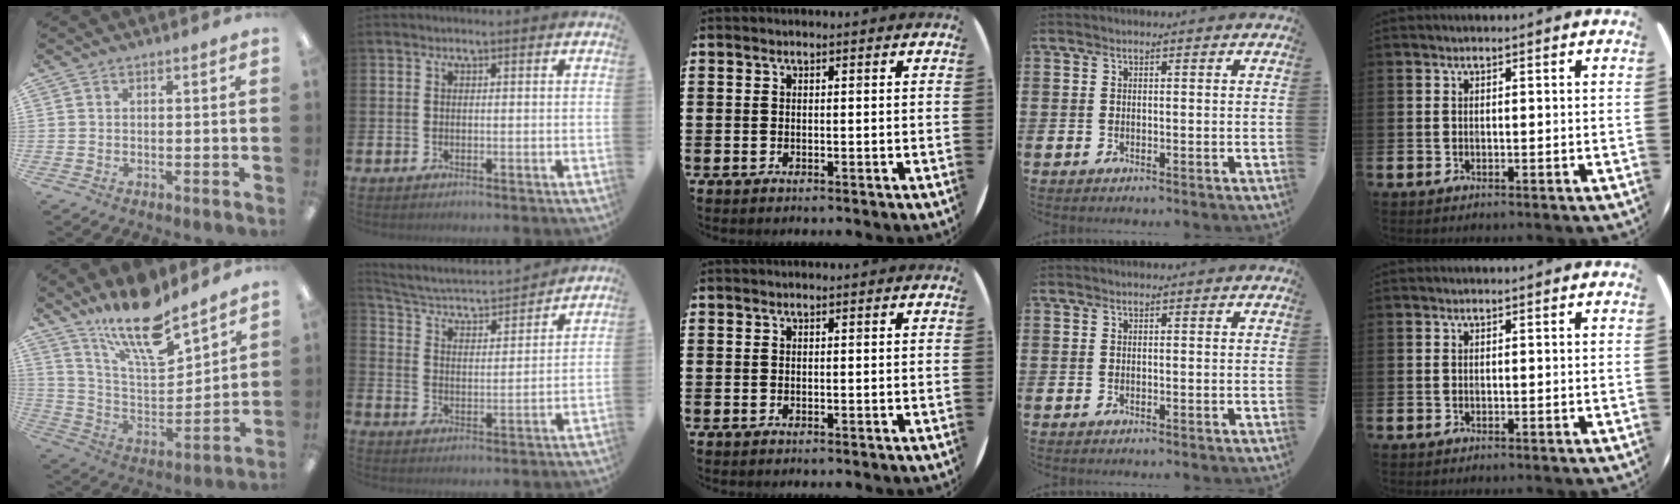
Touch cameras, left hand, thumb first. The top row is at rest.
{"thumb": {"total": 18.3, "force": [14.4, 5.0, 10.2], "torque": [-0.187, -0.091, 0.246]}, "index": {"total": 4.3, "force": [4.0, 1.0, 1.2], "torque": [-0.053, -0.039, 0.059]}}